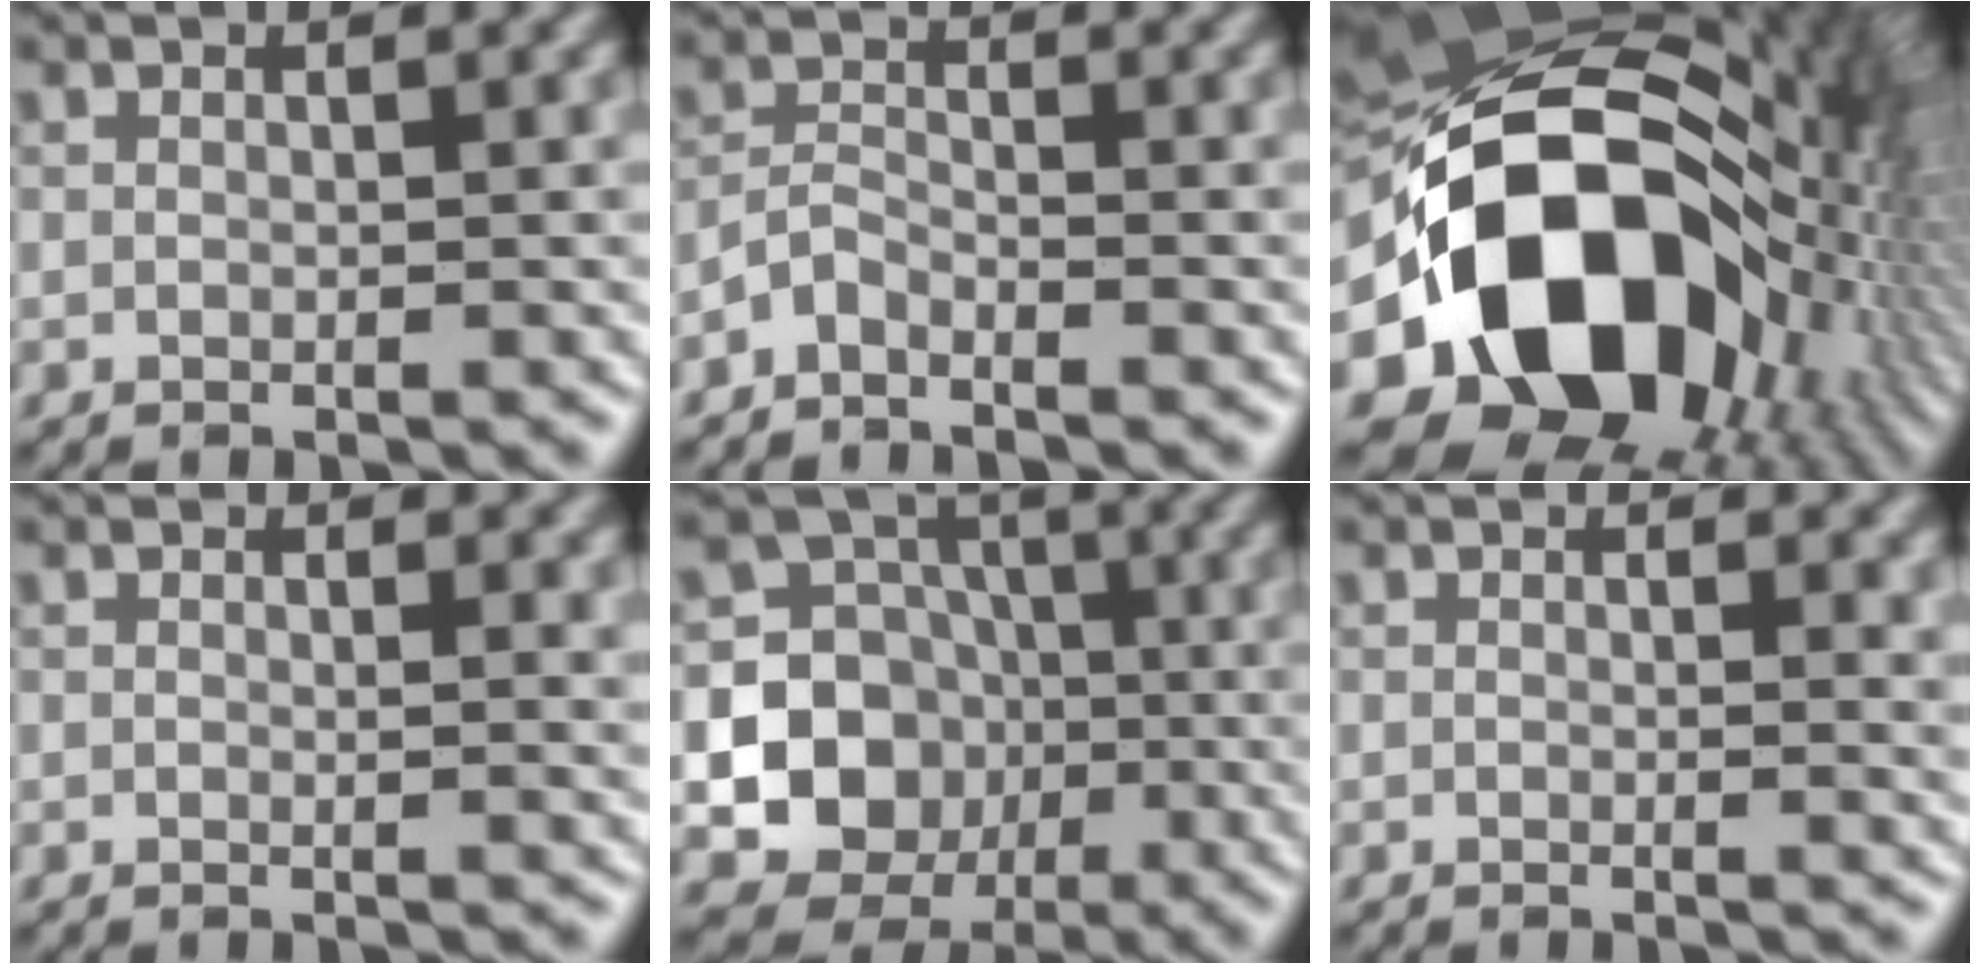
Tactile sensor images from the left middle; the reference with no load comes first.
{"total": 1.7, "force": [-1.4, 0.5, 0.7], "torque": [-0.014, 0.007, -0.033]}
{"total": 20.5, "force": [-2.6, 14.8, 13.9], "torque": [-0.281, -0.033, -0.030]}
{"total": 1.5, "force": [0.4, 0.5, 1.3], "torque": [-0.012, -0.003, 0.005]}
{"total": 10.0, "force": [-2.1, 9.3, 3.1], "torque": [-0.042, -0.003, -0.063]}
{"total": 2.1, "force": [0.3, 0.8, 1.9], "torque": [-0.019, -0.005, 0.007]}